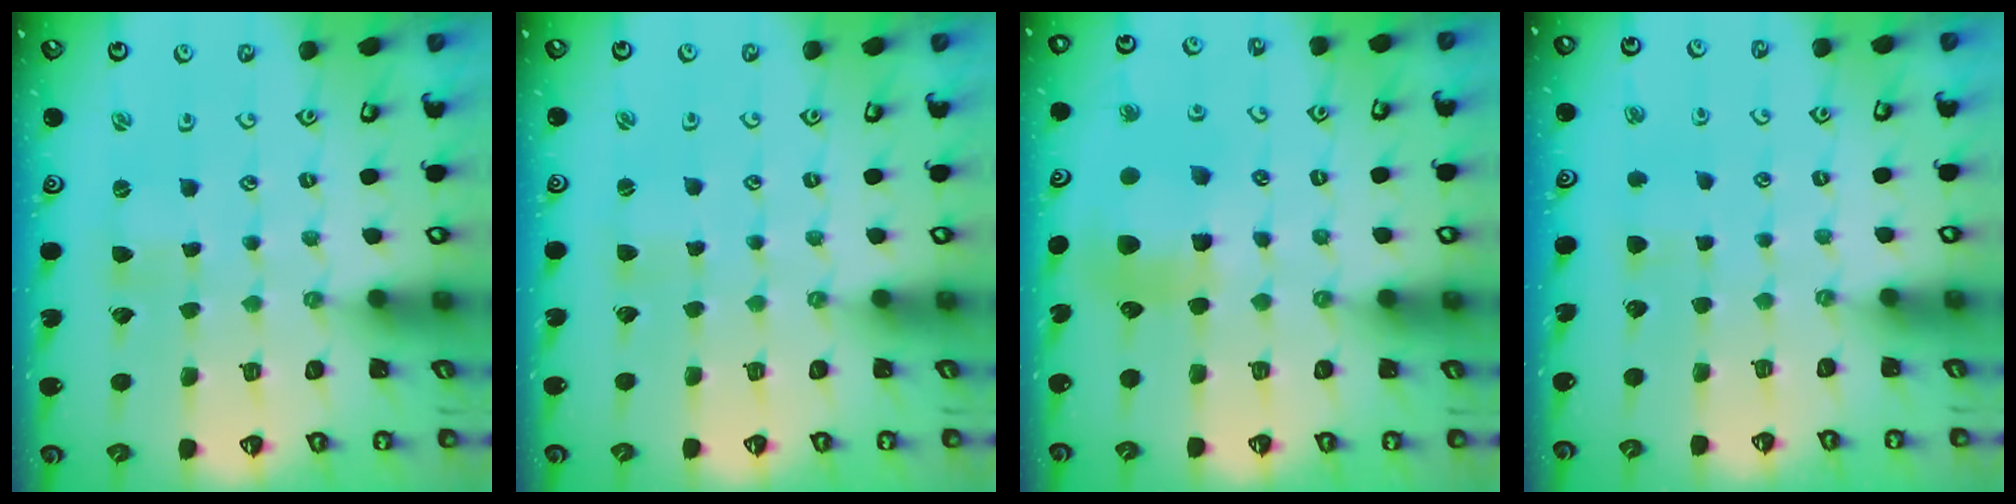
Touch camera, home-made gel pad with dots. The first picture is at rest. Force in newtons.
{"total": 2.1, "press": 2.0, "slide": 0.4}
{"total": 10.0, "press": 9.9, "slide": 1.3}
{"total": 3.4, "press": 3.4, "slide": 0.6}